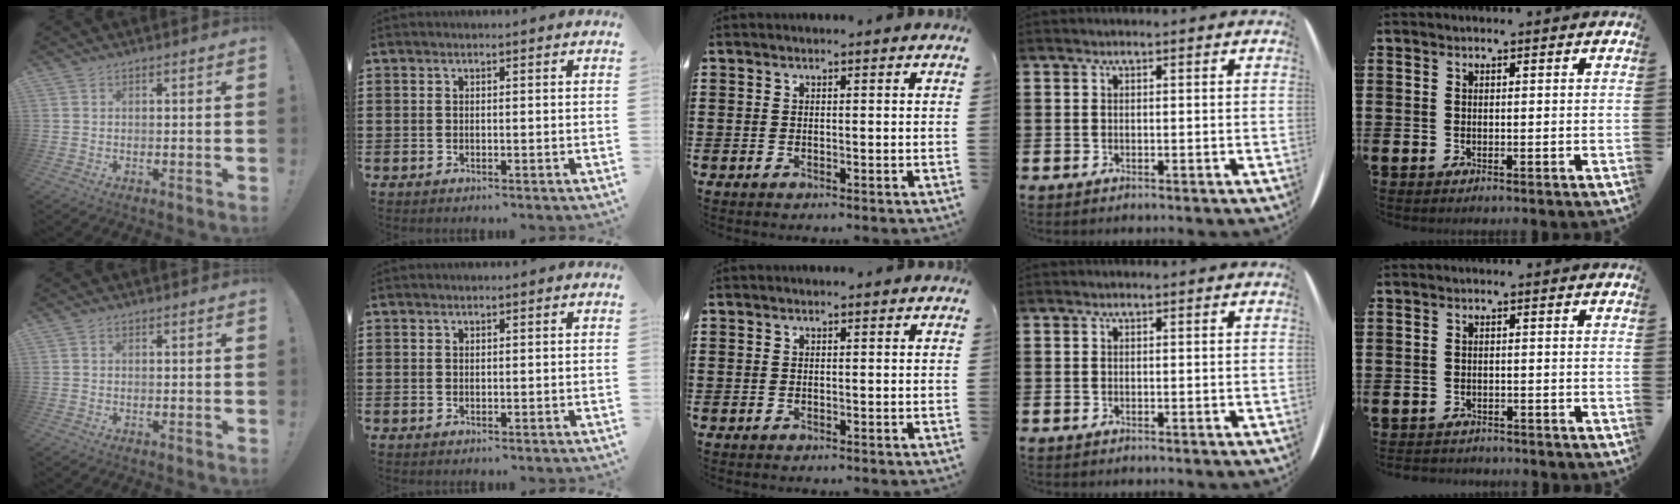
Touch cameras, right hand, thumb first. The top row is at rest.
{"little": {"total": 1.0, "force": [-1.0, 0.2, -0.1], "torque": [-0.003, 0.003, -0.021]}}